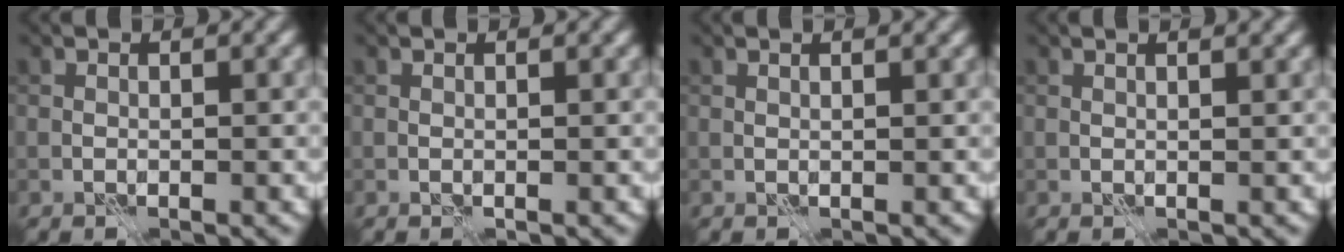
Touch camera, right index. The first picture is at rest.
{"total": 0.0}
{"total": 1.8, "force": [1.1, 0.6, 1.2], "torque": [-0.010, -0.001, -0.001]}
{"total": 2.3, "force": [1.5, 0.8, 1.5], "torque": [-0.008, 0.003, -0.001]}